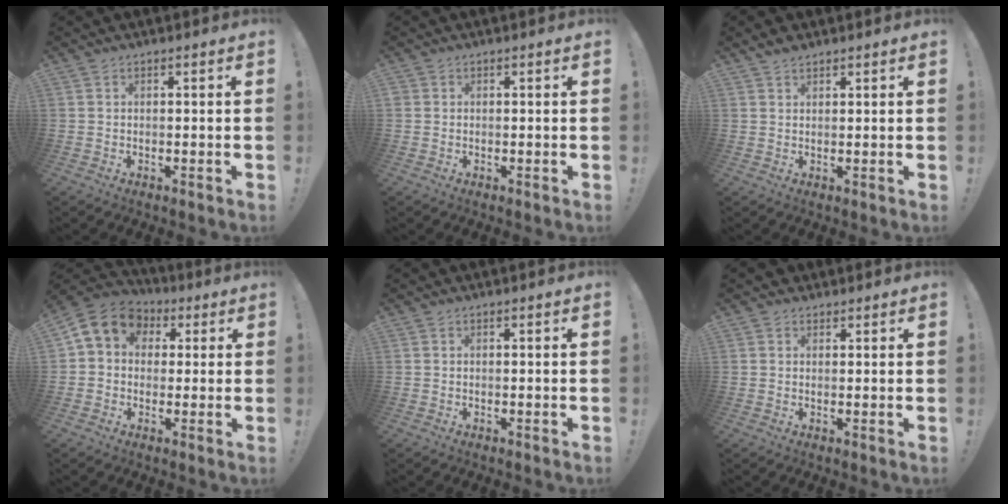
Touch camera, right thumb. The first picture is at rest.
{"total": 0.7, "force": [0.3, 0.6, 0.1], "torque": [-0.006, 0.004, 0.006]}
{"total": 2.3, "force": [1.9, 1.0, 0.9], "torque": [-0.010, -0.010, 0.034]}
{"total": 8.9, "force": [2.6, 7.4, 4.1], "torque": [-0.064, 0.000, 0.055]}
{"total": 0.0}
{"total": 1.9, "force": [1.3, 1.3, 0.3], "torque": [-0.001, -0.004, 0.023]}